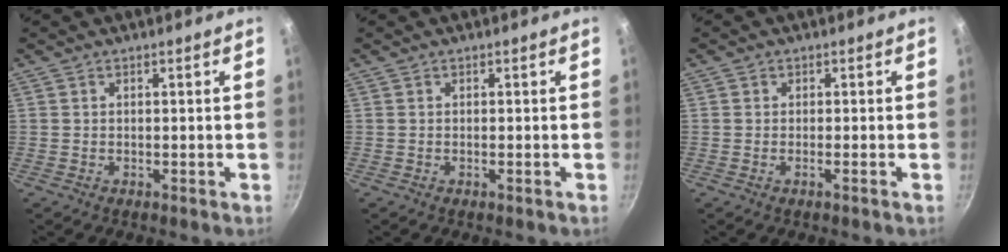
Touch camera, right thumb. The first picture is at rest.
{"total": 0.0}
{"total": 0.7, "force": [-0.4, 0.2, 0.5], "torque": [-0.015, 0.001, -0.010]}